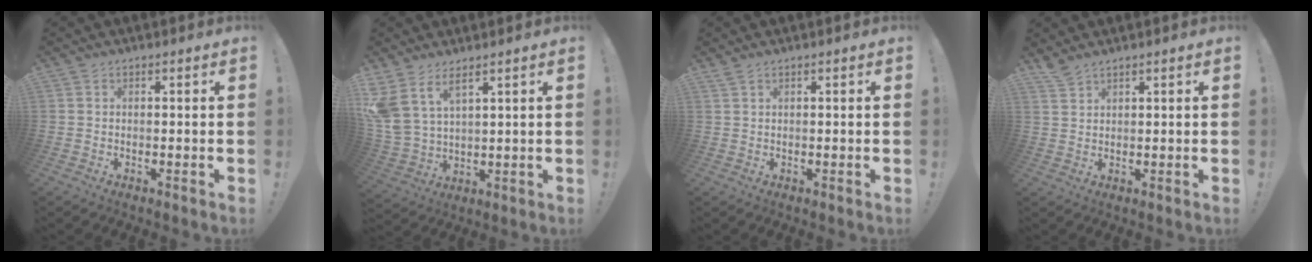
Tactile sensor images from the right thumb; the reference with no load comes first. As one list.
[{"total": 8.6, "force": [5.7, 4.1, 5.0], "torque": [-0.119, -0.035, 0.114]}, {"total": 1.0, "force": [0.8, 0.1, 0.6], "torque": [-0.013, 0.001, 0.015]}, {"total": 3.1, "force": [2.7, 0.7, 1.2], "torque": [-0.021, -0.019, 0.050]}]